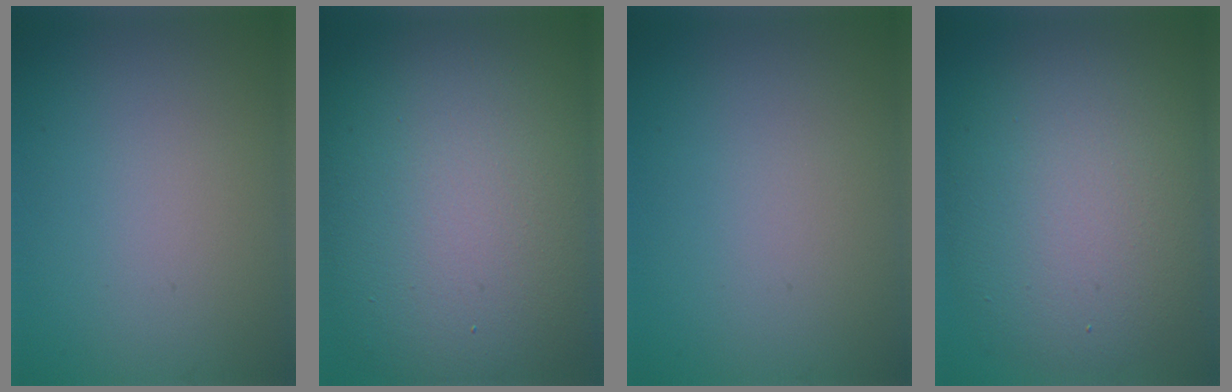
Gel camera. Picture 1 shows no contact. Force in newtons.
{"total": 17.1, "press": 17.1, "slide": 0.8}
{"total": 0.0}
{"total": 9.8, "press": 9.8, "slide": 1.1}